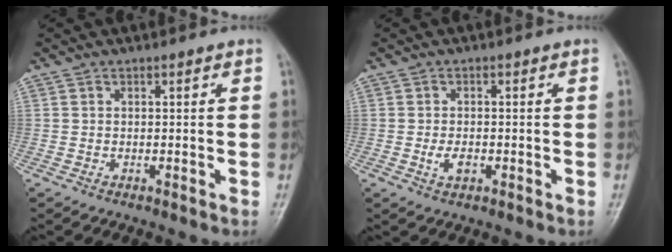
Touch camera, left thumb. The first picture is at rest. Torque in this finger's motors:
{"motor_torque": [-0.17, 0.25, 0.25, 0.08, 0.01]}